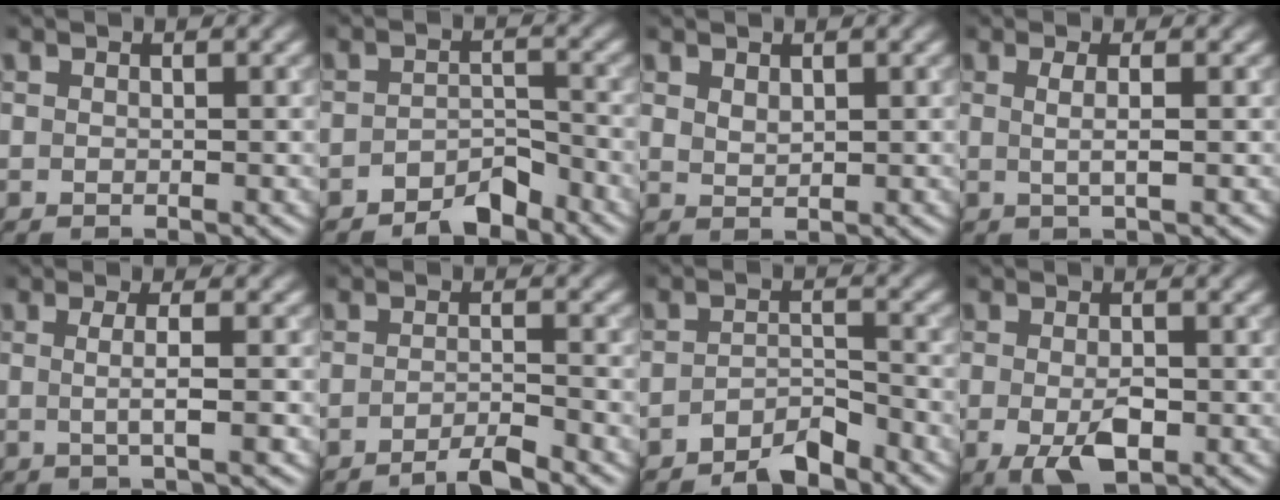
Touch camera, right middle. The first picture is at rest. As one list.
[{"total": 2.9, "force": [-2.4, 1.1, 1.2], "torque": [-0.017, 0.011, -0.045]}, {"total": 1.2, "force": [0.7, 0.7, 0.7], "torque": [-0.016, -0.001, 0.019]}, {"total": 1.9, "force": [0.1, 0.5, 1.9], "torque": [-0.034, 0.001, -0.002]}, {"total": 2.6, "force": [-0.1, 0.6, 2.5], "torque": [-0.040, -0.004, -0.008]}, {"total": 2.8, "force": [-2.0, 0.5, 1.9], "torque": [-0.023, 0.004, -0.045]}, {"total": 3.0, "force": [-2.5, 0.8, 1.4], "torque": [-0.021, 0.008, -0.050]}, {"total": 3.7, "force": [-1.1, 1.6, 3.2], "torque": [-0.060, -0.010, -0.018]}]